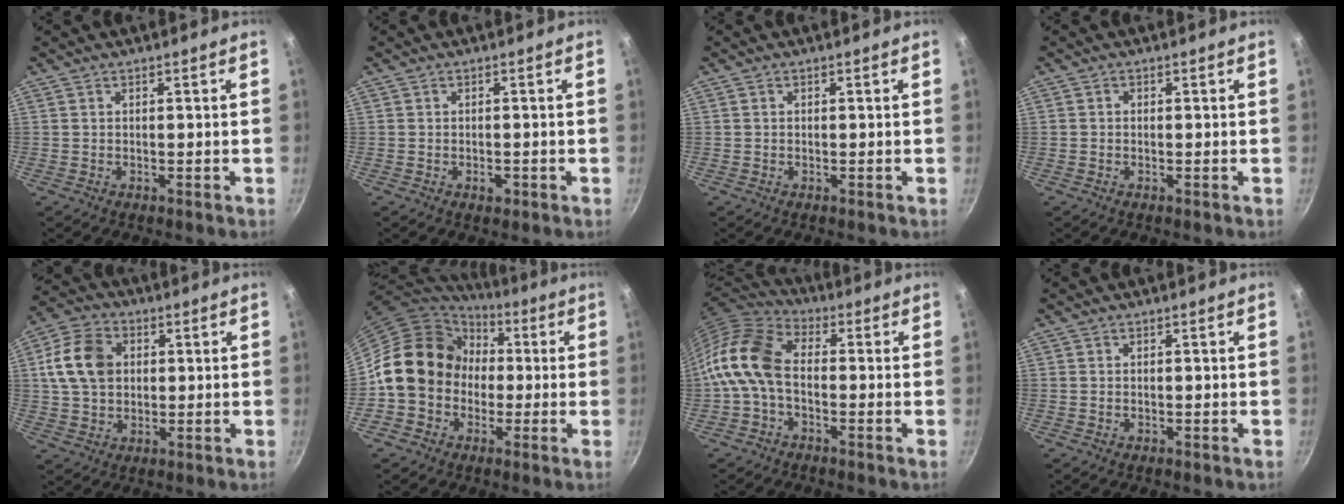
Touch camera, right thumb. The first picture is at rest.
{"total": 1.7, "force": [-0.7, 1.1, 1.1], "torque": [-0.013, 0.007, -0.009]}
{"total": 0.0}
{"total": 0.5, "force": [-0.2, 0.5, 0.2], "torque": [-0.001, 0.002, -0.004]}
{"total": 12.2, "force": [2.3, 9.1, 7.8], "torque": [-0.129, 0.009, 0.032]}
{"total": 16.2, "force": [-0.1, 14.1, 7.9], "torque": [-0.094, 0.040, -0.013]}
{"total": 12.4, "force": [-1.9, 8.0, 9.4], "torque": [-0.175, 0.039, -0.059]}
{"total": 0.0}